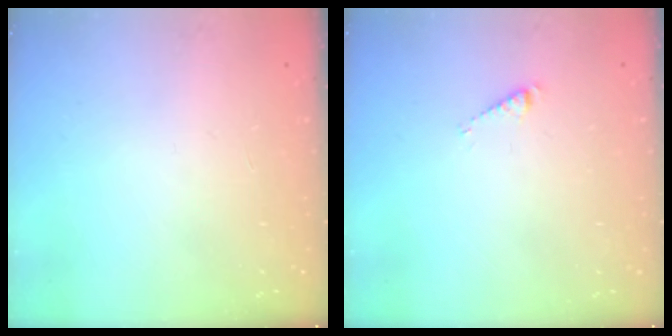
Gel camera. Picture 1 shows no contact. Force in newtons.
{"total": 2.7, "press": 2.7, "slide": 0.2}